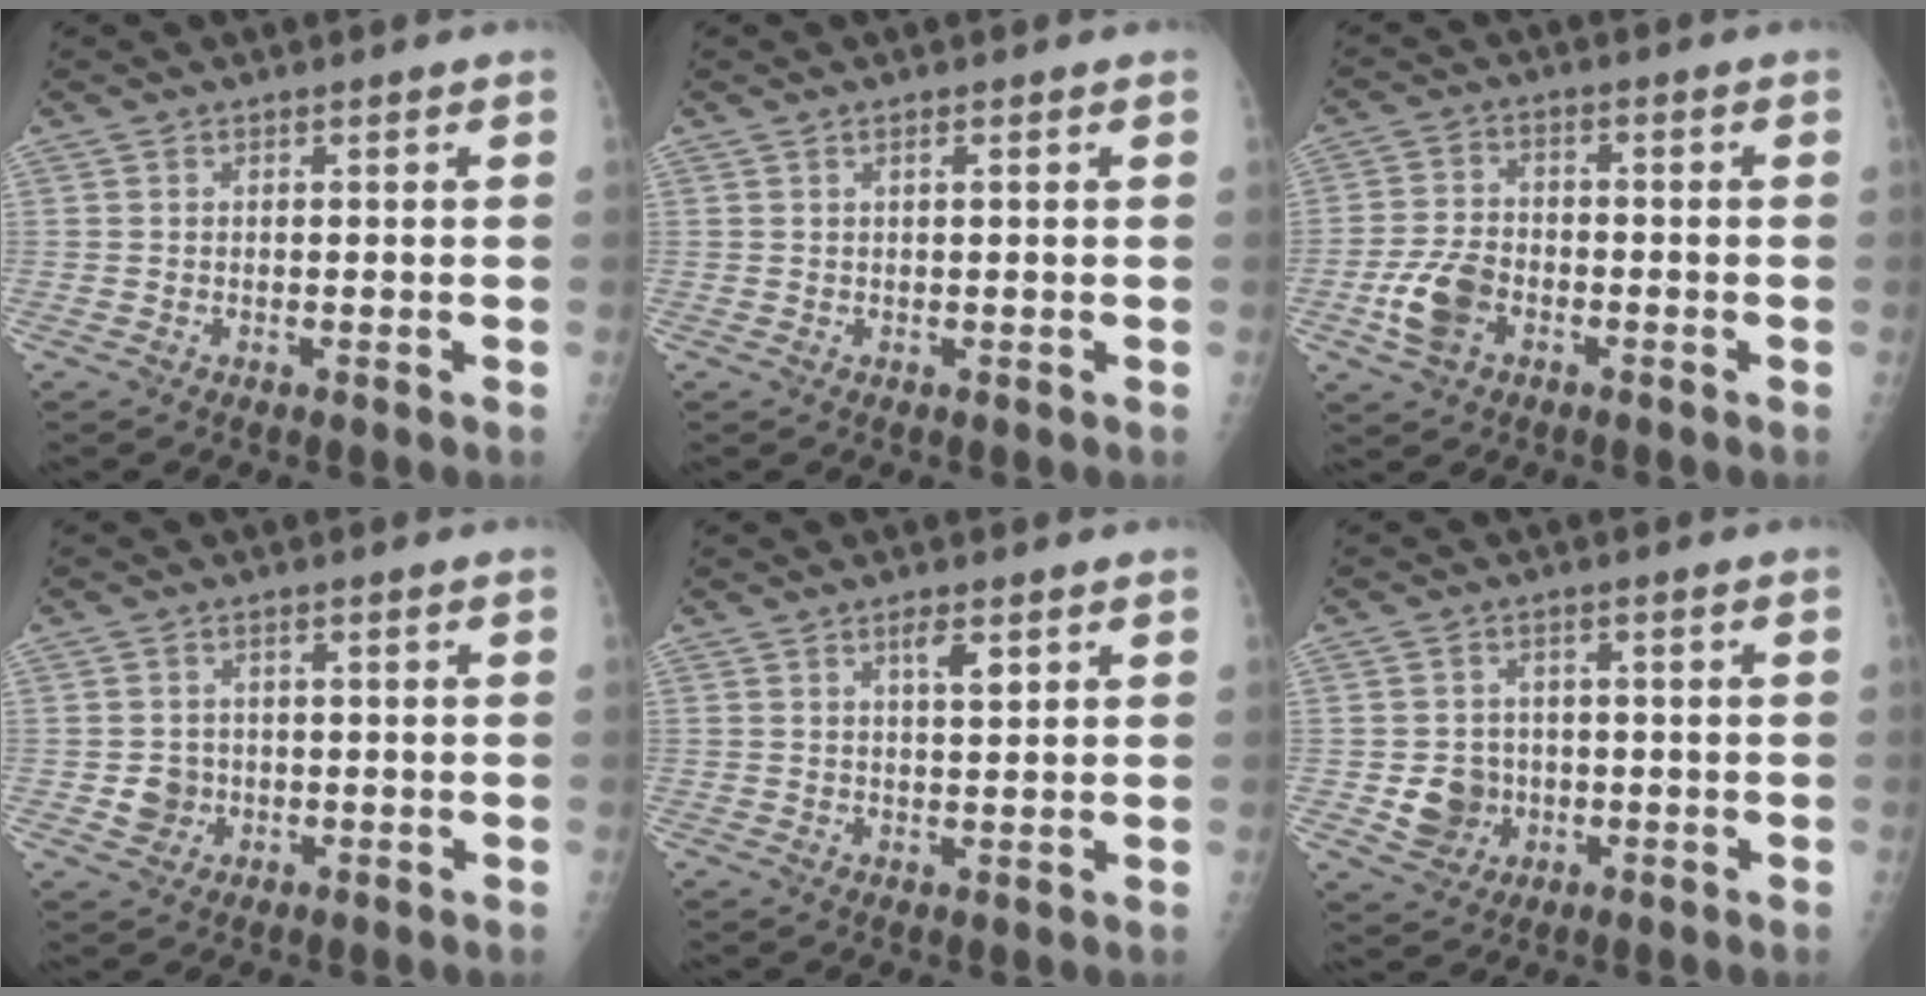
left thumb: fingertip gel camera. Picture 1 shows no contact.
{"total": 0.9, "force": [0.4, 0.1, 0.8], "torque": [-0.016, 0.005, 0.006]}
{"total": 7.4, "force": [-3.1, 4.9, 4.7], "torque": [-0.092, 0.013, -0.059]}
{"total": 3.3, "force": [-0.6, 3.1, 0.9], "torque": [0.005, 0.005, -0.007]}
{"total": 3.5, "force": [1.8, 1.0, 2.9], "torque": [-0.043, -0.008, 0.030]}
{"total": 6.0, "force": [-1.1, 5.5, 2.2], "torque": [-0.009, 0.007, -0.011]}